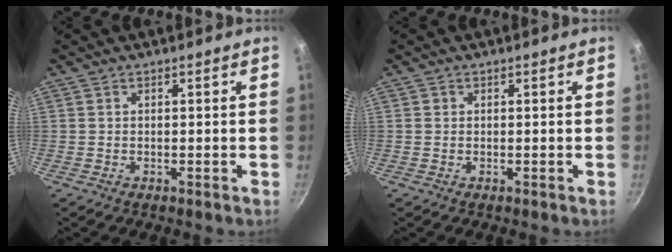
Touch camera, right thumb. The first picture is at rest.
{"total": 0.0}